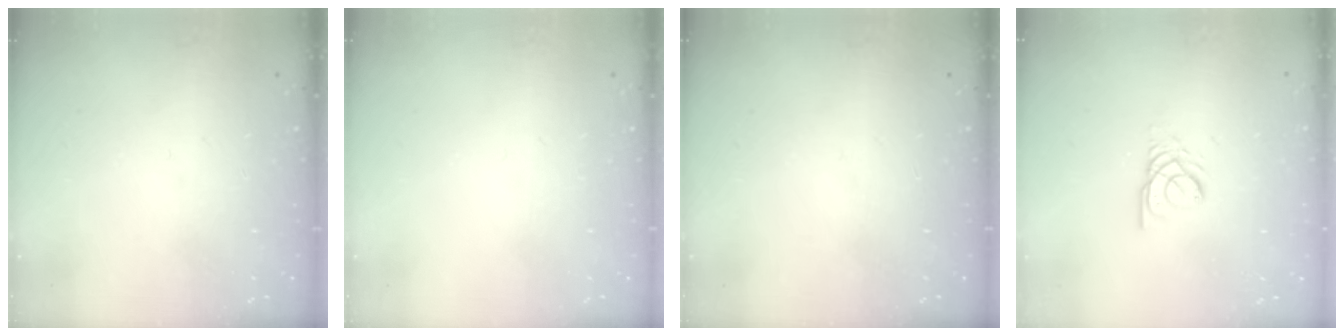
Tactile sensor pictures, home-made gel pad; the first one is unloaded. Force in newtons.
{"total": 0.0}
{"total": 0.0}
{"total": 2.6, "press": 2.6, "slide": 0.1}